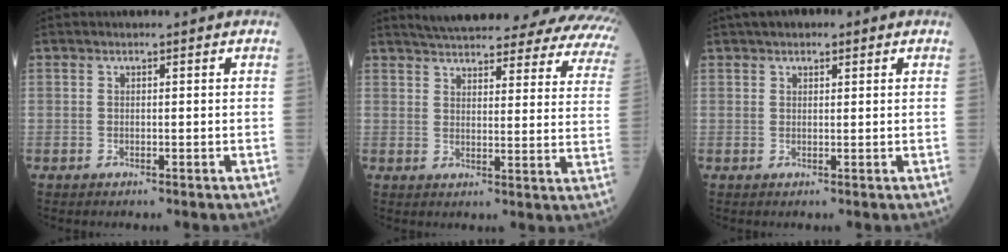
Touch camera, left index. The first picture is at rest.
{"total": 27.1, "force": [23.4, 5.2, 12.6], "torque": [-0.185, -0.038, 0.264]}
{"total": 3.2, "force": [2.1, 1.5, 1.9], "torque": [-0.030, 0.019, 0.030]}